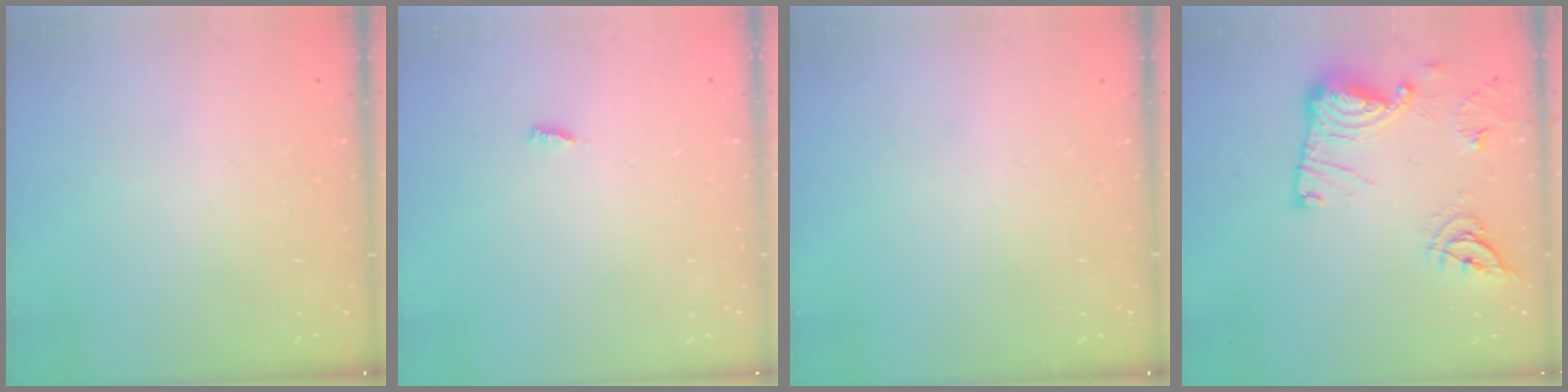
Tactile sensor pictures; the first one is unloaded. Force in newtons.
{"total": 3.0, "press": 3.0, "slide": 0.0}
{"total": 0.0}
{"total": 17.4, "press": 17.4, "slide": 1.1}